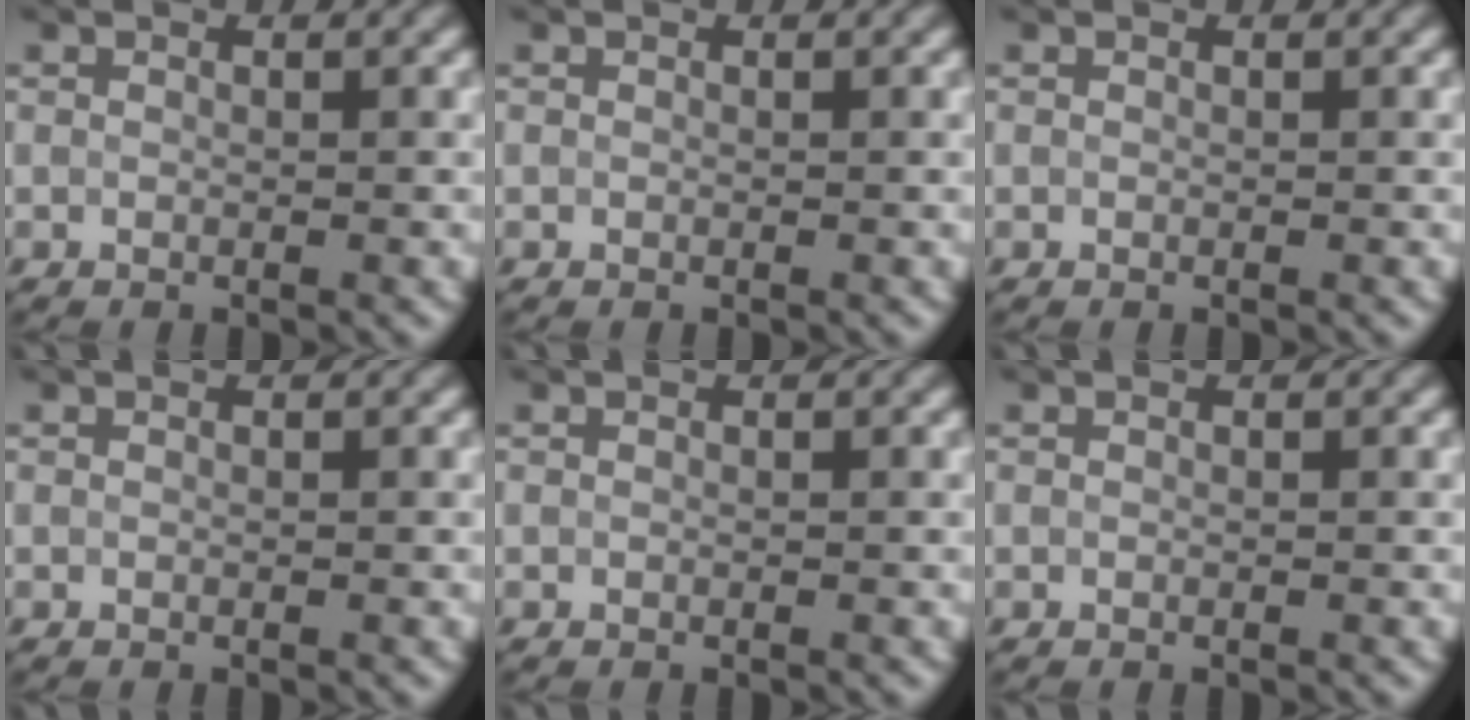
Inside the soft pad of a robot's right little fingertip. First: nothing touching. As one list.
[{"total": 0.0}, {"total": 0.0}, {"total": 0.0}, {"total": 0.0}, {"total": 0.0}]